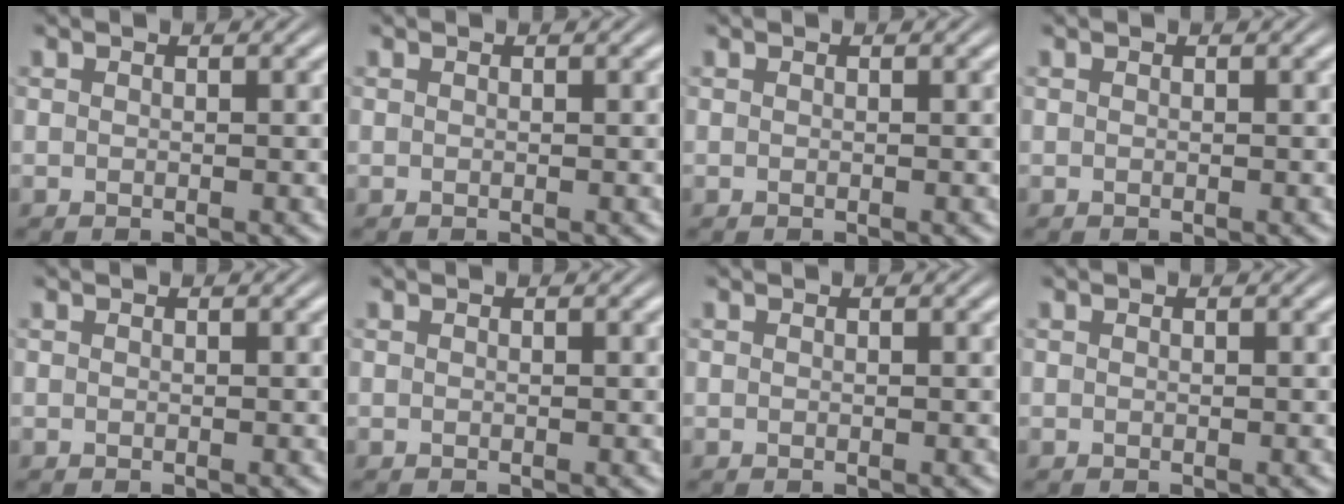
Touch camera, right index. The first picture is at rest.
{"total": 0.0}
{"total": 0.0}
{"total": 0.0}
{"total": 0.0}
{"total": 0.0}
{"total": 0.0}
{"total": 0.0}